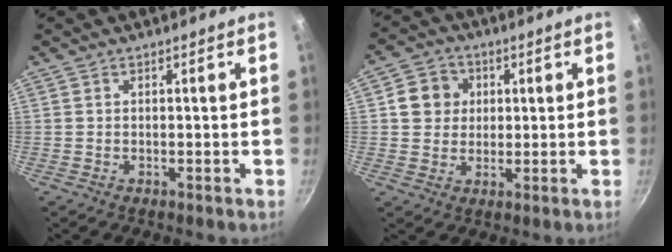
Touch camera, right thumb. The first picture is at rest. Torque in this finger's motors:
{"motor_torque": [0.16, 1.72, 0.64, -0.43, 0.00]}